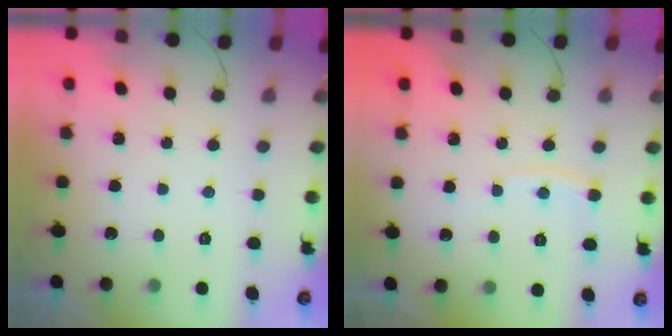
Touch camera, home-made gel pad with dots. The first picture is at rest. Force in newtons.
{"total": 3.9, "press": 3.9, "slide": 0.3}